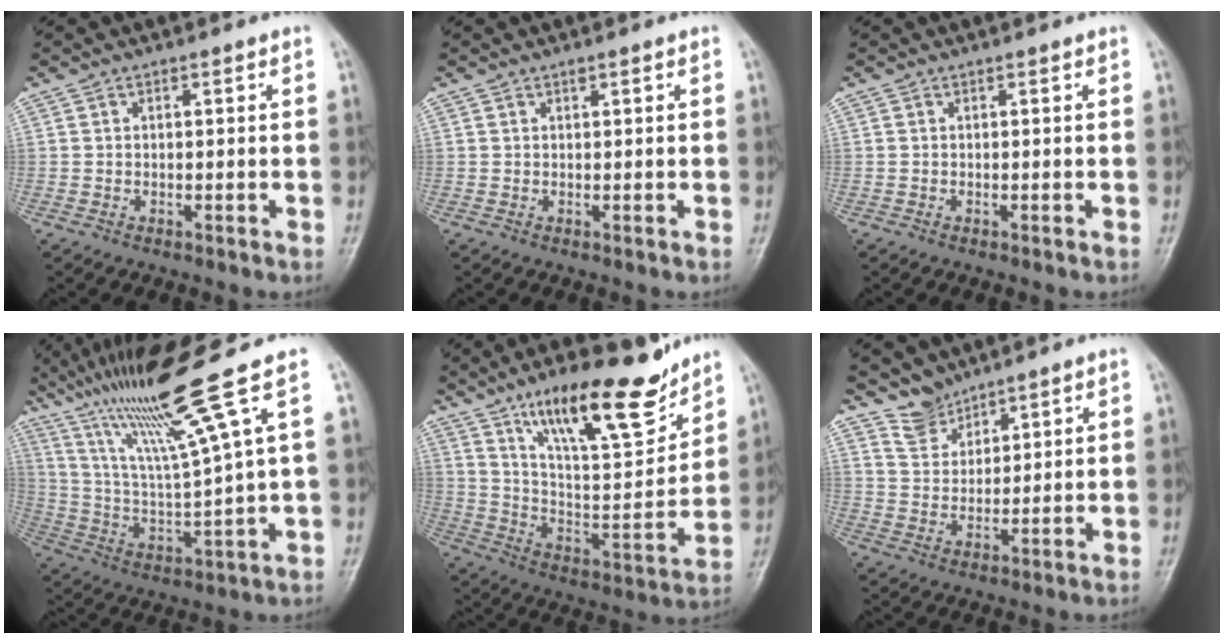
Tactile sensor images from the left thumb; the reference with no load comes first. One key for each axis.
{"total": 0.8, "fx": 0.4, "fy": 0.4, "fz": 0.5, "tx": -0.006, "ty": 0.001, "tz": 0.008}
{"total": 0.0}
{"total": 17.1, "fx": 10.7, "fy": -1.4, "fz": 13.3, "tx": -0.229, "ty": -0.044, "tz": 0.197}
{"total": 20.9, "fx": 14.3, "fy": 6.1, "fz": 14.0, "tx": -0.186, "ty": -0.080, "tz": 0.244}
{"total": 4.7, "fx": 4.2, "fy": 2.0, "fz": 0.3, "tx": 0.017, "ty": -0.038, "tz": 0.090}